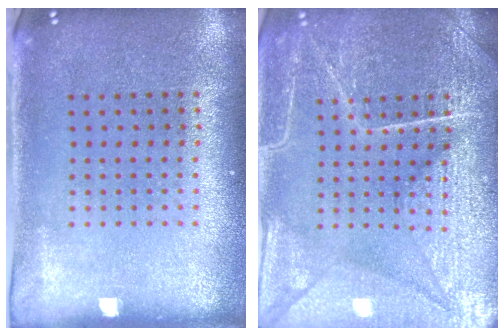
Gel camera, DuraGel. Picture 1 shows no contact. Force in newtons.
{"total": 7.1, "press": 7.1, "slide": 1.0}